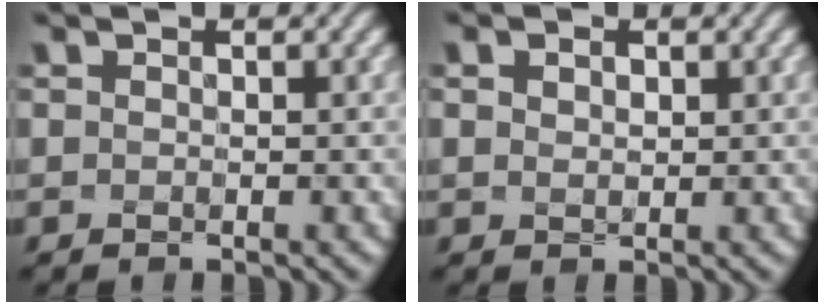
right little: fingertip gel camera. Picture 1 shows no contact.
{"total": 1.1, "force": [0.5, 0.8, 0.6], "torque": [-0.018, 0.008, 0.008]}